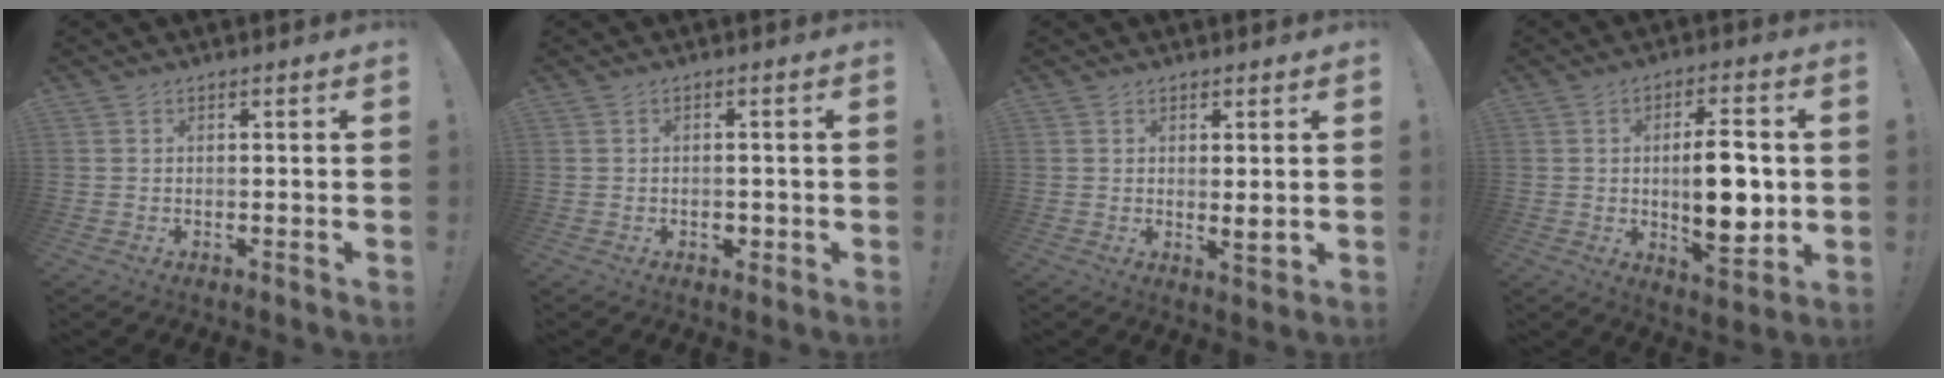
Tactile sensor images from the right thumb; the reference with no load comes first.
{"total": 2.1, "force": [-0.8, 1.5, 1.2], "torque": [-0.012, -0.001, -0.014]}
{"total": 3.2, "force": [1.1, 0.5, 2.9], "torque": [-0.030, -0.018, 0.016]}
{"total": 14.2, "force": [0.1, 5.7, 13.0], "torque": [-0.208, -0.007, -0.007]}